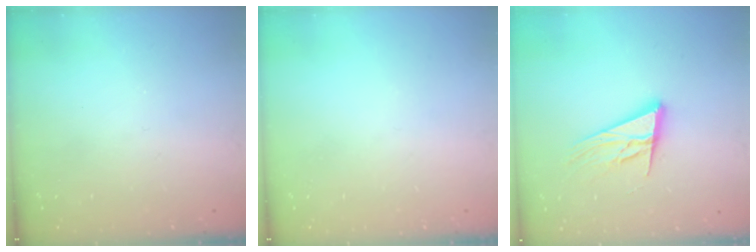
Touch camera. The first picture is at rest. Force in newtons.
{"total": 0.0}
{"total": 14.7, "press": 14.1, "slide": 4.0}